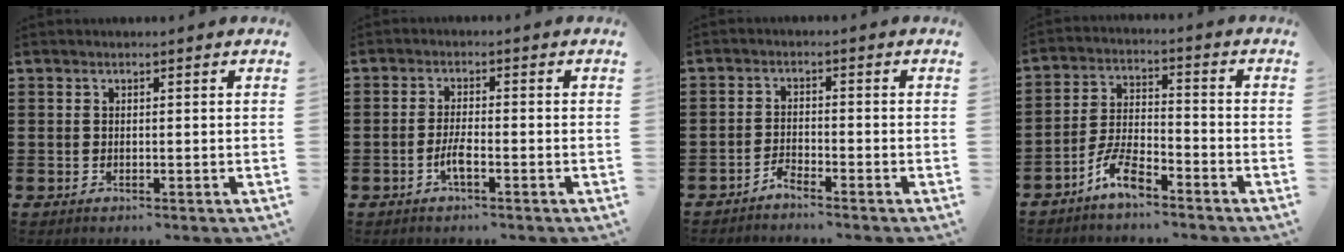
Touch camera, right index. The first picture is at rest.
{"total": 3.0, "force": [-1.4, 0.6, 2.6], "torque": [-0.062, -0.004, -0.030]}
{"total": 2.2, "force": [-2.2, 0.0, 0.1], "torque": [-0.009, 0.004, -0.047]}
{"total": 6.2, "force": [-4.6, 1.7, 3.7], "torque": [-0.090, 0.004, -0.092]}